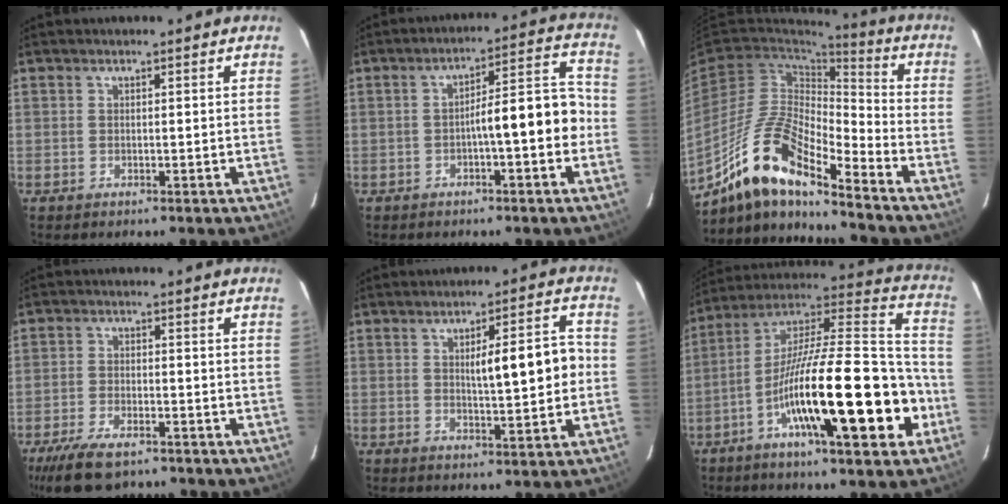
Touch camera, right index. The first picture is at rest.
{"total": 8.9, "force": [-2.2, 1.4, 8.5], "torque": [-0.116, 0.036, -0.031]}
{"total": 14.4, "force": [-11.3, 3.0, 8.4], "torque": [-0.161, 0.017, -0.208]}
{"total": 9.9, "force": [-7.6, 3.2, 5.5], "torque": [-0.098, -0.016, -0.126]}
{"total": 8.3, "force": [0.4, 1.4, 8.2], "torque": [-0.117, 0.015, 0.011]}
{"total": 24.7, "force": [-8.6, 3.8, 22.9], "torque": [-0.352, 0.001, -0.139]}